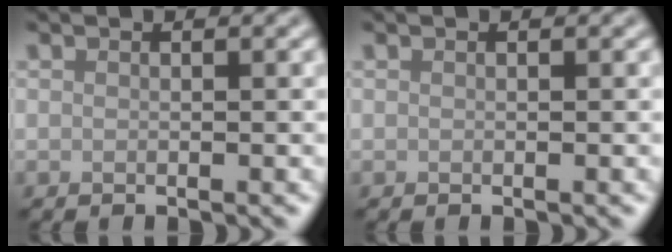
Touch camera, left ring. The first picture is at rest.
{"total": 0.0}